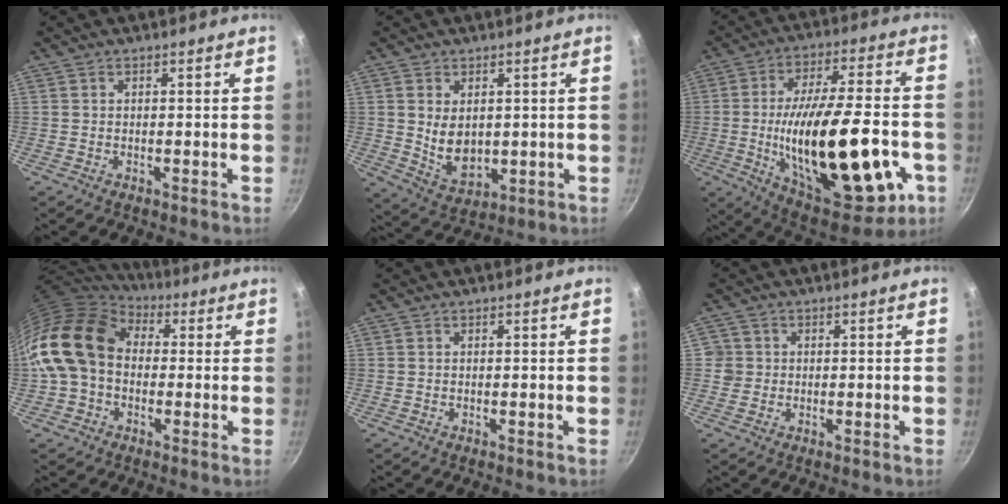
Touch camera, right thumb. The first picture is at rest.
{"total": 8.0, "force": [1.0, 5.5, 5.8], "torque": [-0.087, -0.018, 0.036]}
{"total": 31.5, "force": [-7.2, 12.5, 28.0], "torque": [-0.421, 0.013, -0.091]}
{"total": 17.9, "force": [1.0, 13.5, 11.7], "torque": [-0.208, 0.039, 0.004]}
{"total": 0.0}
{"total": 2.7, "force": [0.0, 2.7, 0.5], "torque": [0.007, 0.010, -0.002]}